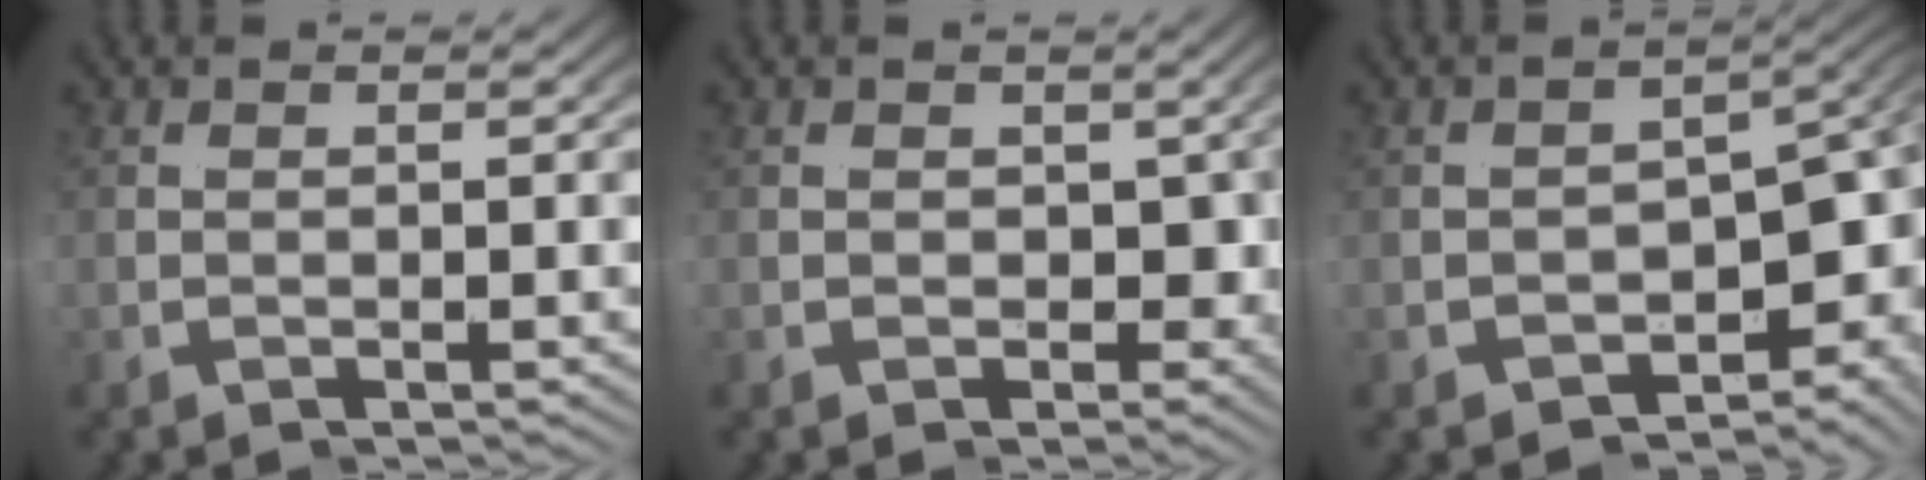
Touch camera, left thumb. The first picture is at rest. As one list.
[{"total": 6.2, "force": [0.0, 4.3, 4.4], "torque": [-0.042, -0.009, 0.010]}, {"total": 8.9, "force": [-1.5, 5.8, 6.6], "torque": [-0.091, -0.023, -0.007]}]